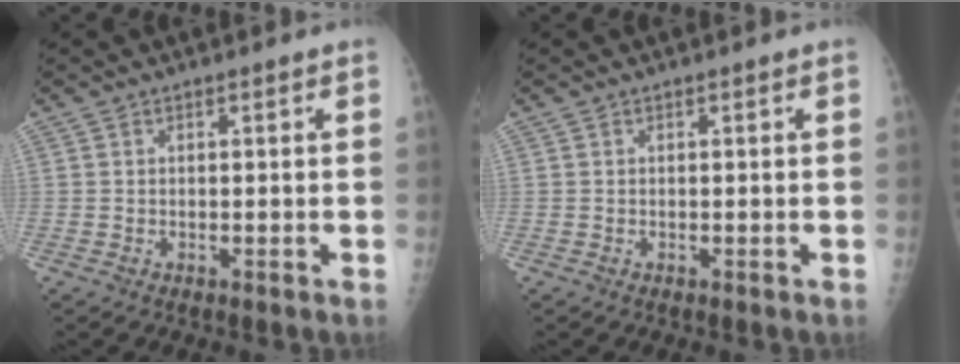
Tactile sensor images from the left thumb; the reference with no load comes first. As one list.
[{"total": 0.0}]